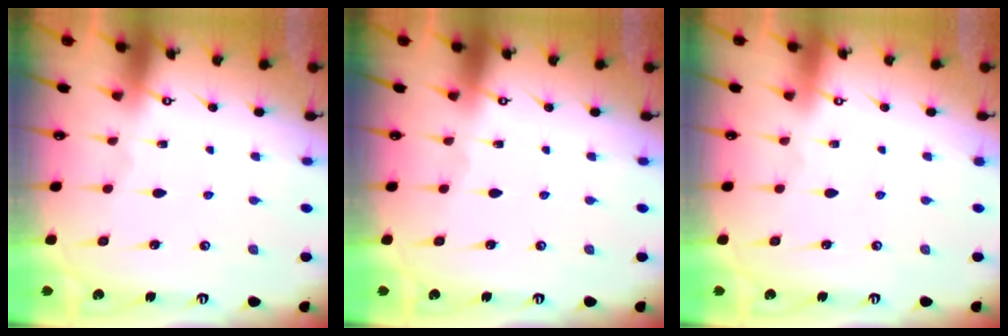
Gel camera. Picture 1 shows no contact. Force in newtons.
{"total": 0.0}
{"total": 3.9, "press": 3.9, "slide": 0.1}